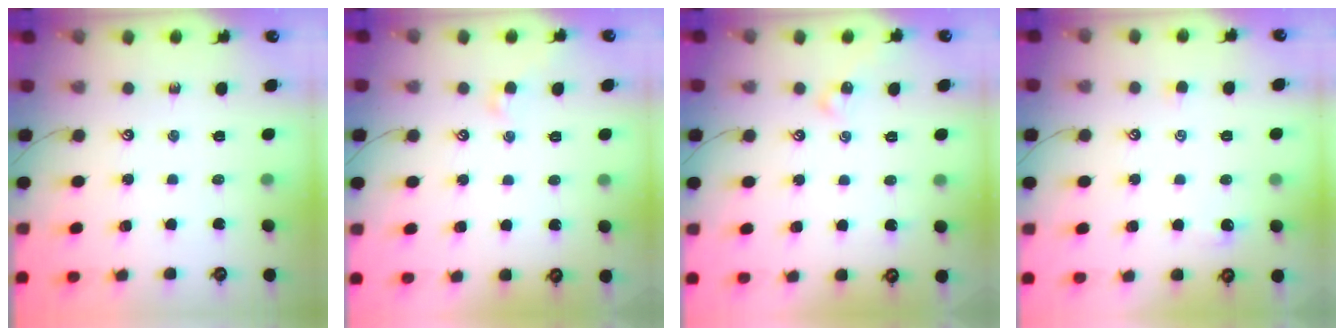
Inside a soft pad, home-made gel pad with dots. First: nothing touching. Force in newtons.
{"total": 0.6, "press": 0.3, "slide": 0.5}
{"total": 2.6, "press": 2.6, "slide": 0.6}
{"total": 1.8, "press": 1.8, "slide": 0.5}